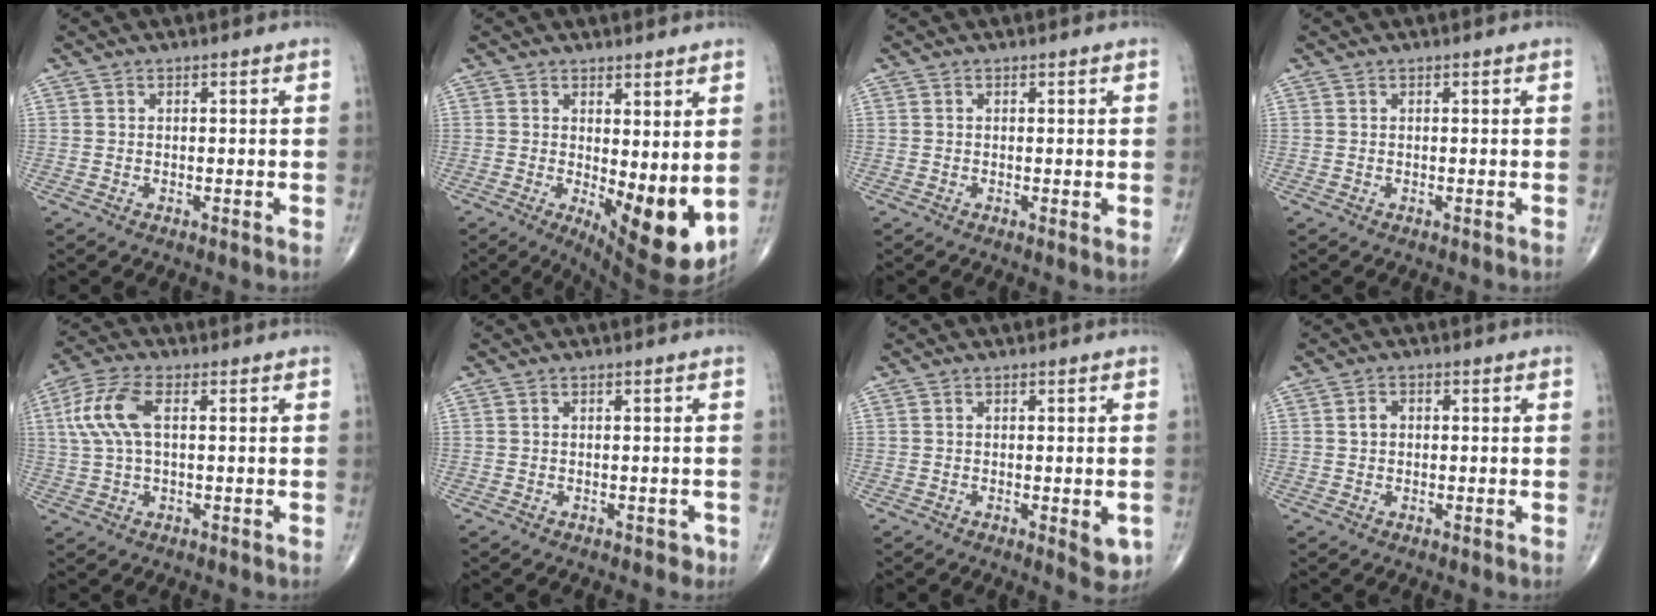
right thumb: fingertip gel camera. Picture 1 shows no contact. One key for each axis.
{"total": 10.9, "fx": -0.5, "fy": 4.0, "fz": 10.1, "tx": -0.135, "ty": -0.028, "tz": 0.005}
{"total": 0.9, "fx": 0.0, "fy": 0.1, "fz": 0.9, "tx": -0.015, "ty": -0.004, "tz": -0.002}
{"total": 0.0}
{"total": 9.0, "fx": 1.8, "fy": 4.4, "fz": 7.7, "tx": -0.179, "ty": 0.020, "tz": 0.032}
{"total": 1.2, "fx": -0.5, "fy": 0.9, "fz": 0.6, "tx": 0.003, "ty": 0.005, "tz": -0.004}
{"total": 4.0, "fx": -1.1, "fy": 1.5, "fz": 3.5, "tx": -0.031, "ty": -0.007, "tz": -0.011}
{"total": 2.1, "fx": 0.2, "fy": 1.6, "fz": 1.3, "tx": -0.019, "ty": 0.010, "tz": 0.003}